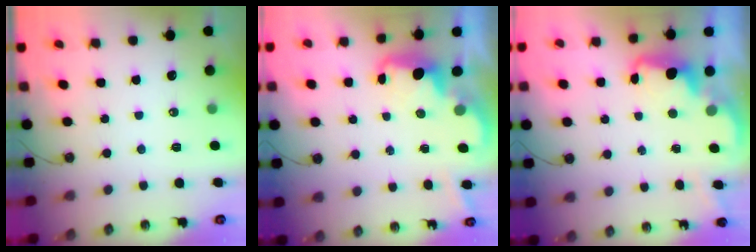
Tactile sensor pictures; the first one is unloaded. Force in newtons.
{"total": 2.7, "press": 2.6, "slide": 0.4}
{"total": 2.5, "press": 2.4, "slide": 0.5}